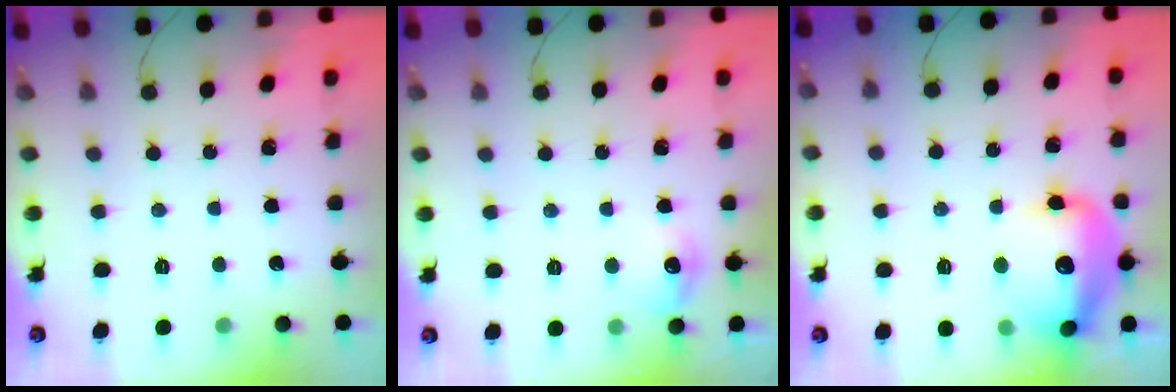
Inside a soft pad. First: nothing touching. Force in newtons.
{"total": 7.5, "press": 7.4, "slide": 1.5}
{"total": 16.1, "press": 15.7, "slide": 3.2}